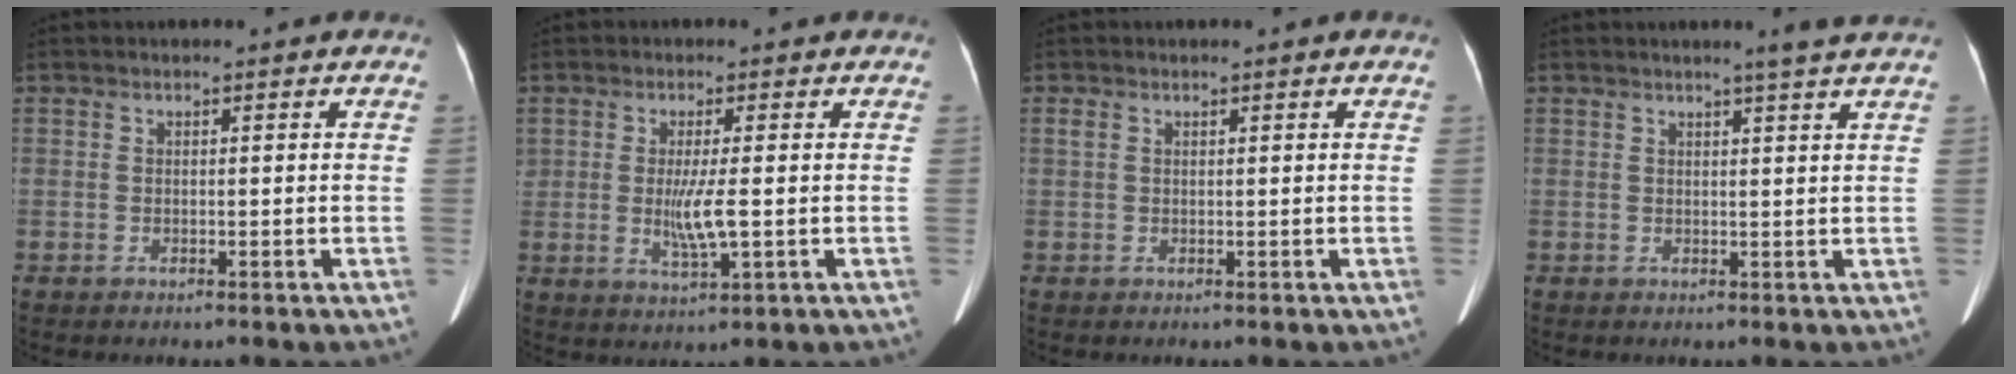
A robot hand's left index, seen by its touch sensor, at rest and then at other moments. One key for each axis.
{"total": 4.5, "fx": -0.5, "fy": 0.5, "fz": 4.4, "tx": -0.084, "ty": -0.023, "tz": -0.008}
{"total": 1.0, "fx": 0.7, "fy": 0.2, "fz": 0.8, "tx": -0.018, "ty": 0.003, "tz": 0.012}
{"total": 3.6, "fx": 2.8, "fy": -1.0, "fz": 2.0, "tx": -0.024, "ty": -0.019, "tz": 0.024}